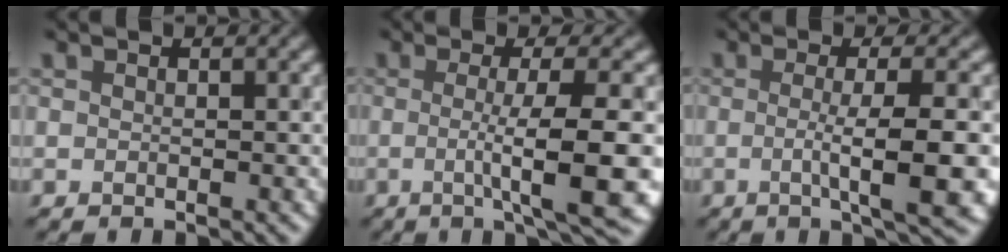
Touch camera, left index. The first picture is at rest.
{"total": 7.9, "force": [-1.3, 1.5, 7.6], "torque": [-0.107, -0.003, -0.016]}
{"total": 6.8, "force": [-1.2, 1.4, 6.6], "torque": [-0.092, 0.000, -0.015]}